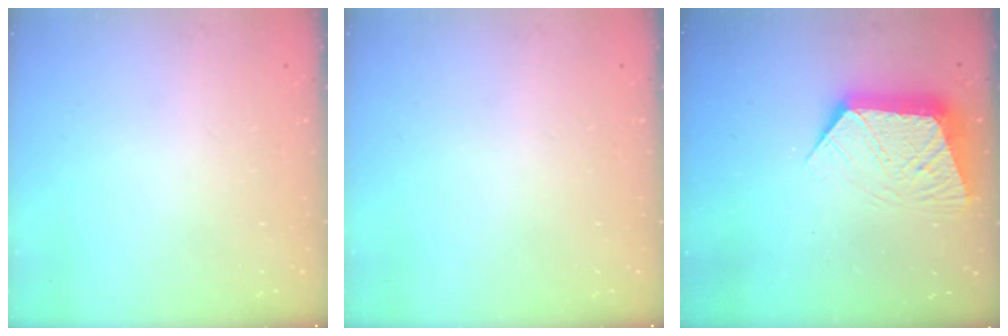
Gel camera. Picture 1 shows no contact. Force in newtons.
{"total": 0.0}
{"total": 11.2, "press": 11.1, "slide": 0.8}